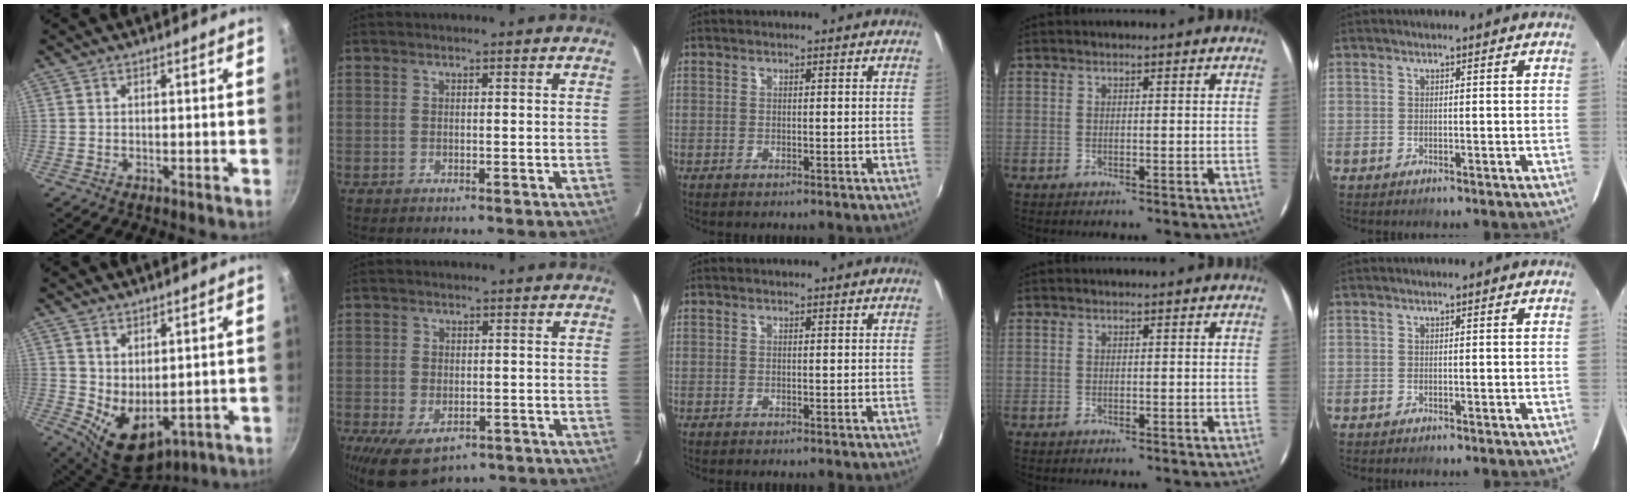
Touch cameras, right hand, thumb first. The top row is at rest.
{"thumb": {"total": 7.9, "force": [1.2, 5.0, 6.0], "torque": [-0.075, -0.028, 0.040]}, "index": {"total": 9.7, "force": [-5.4, 5.4, 6.0], "torque": [-0.128, -0.029, -0.082]}}